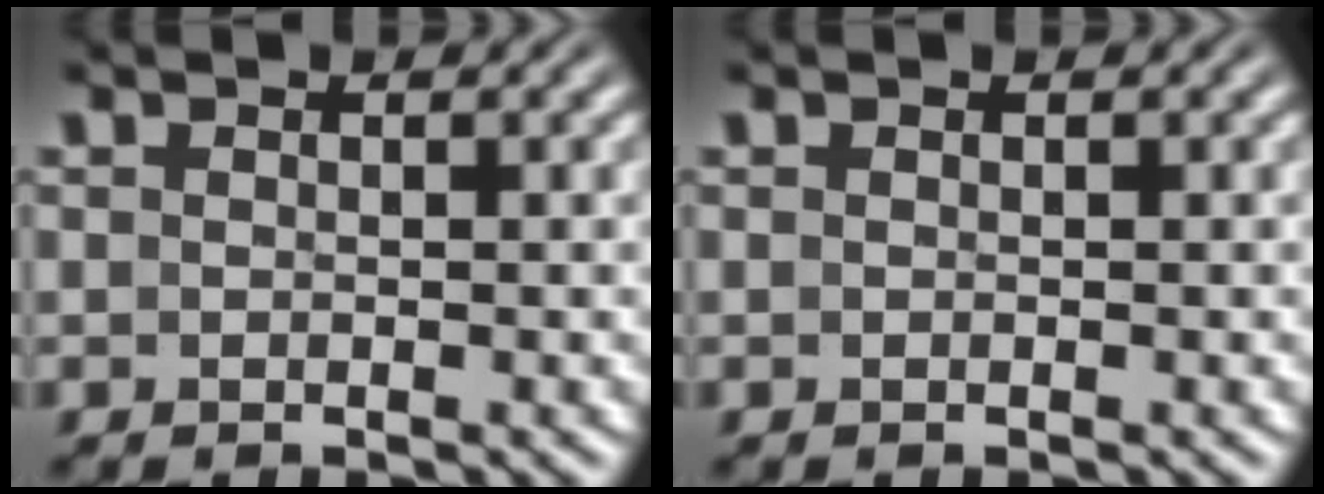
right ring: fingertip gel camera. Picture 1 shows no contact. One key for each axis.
{"total": 0.0}